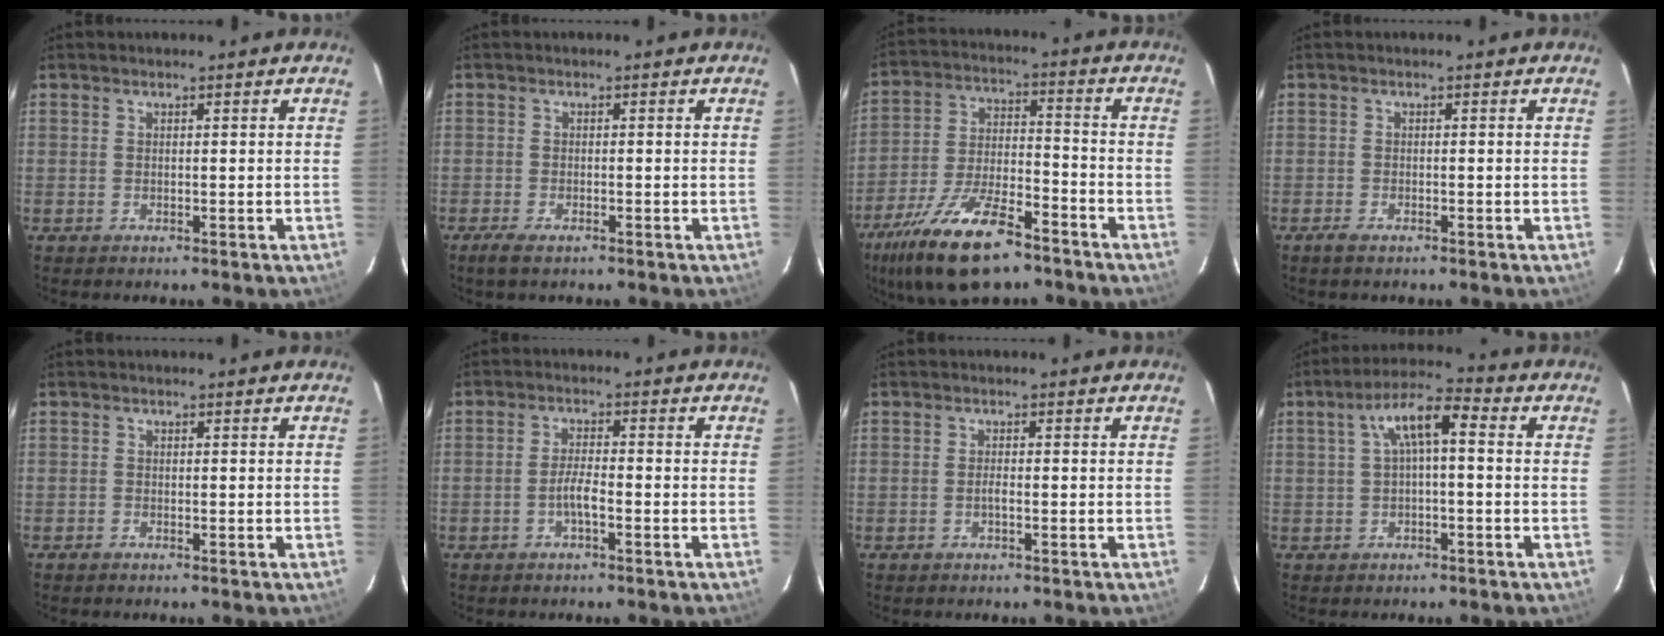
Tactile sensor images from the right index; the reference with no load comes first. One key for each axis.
{"total": 3.1, "fx": -2.2, "fy": 0.9, "fz": 1.9, "tx": -0.047, "ty": -0.007, "tz": -0.042}
{"total": 17.8, "fx": -12.3, "fy": 6.2, "fz": 11.3, "tx": -0.232, "ty": -0.023, "tz": -0.218}
{"total": 2.0, "fx": -1.6, "fy": 0.6, "fz": 1.1, "tx": -0.028, "ty": -0.004, "tz": -0.031}
{"total": 0.6, "fx": -0.5, "fy": 0.2, "fz": 0.0, "tx": -0.003, "ty": 0.002, "tz": -0.012}
{"total": 3.2, "fx": -1.6, "fy": 0.5, "fz": 2.8, "tx": -0.059, "ty": 0.005, "tz": -0.033}
{"total": 1.2, "fx": -0.6, "fy": 0.2, "fz": 1.0, "tx": -0.021, "ty": 0.002, "tz": -0.012}
{"total": 7.1, "fx": 0.7, "fy": 2.1, "fz": 6.8, "tx": -0.130, "ty": 0.024, "tz": 0.016}